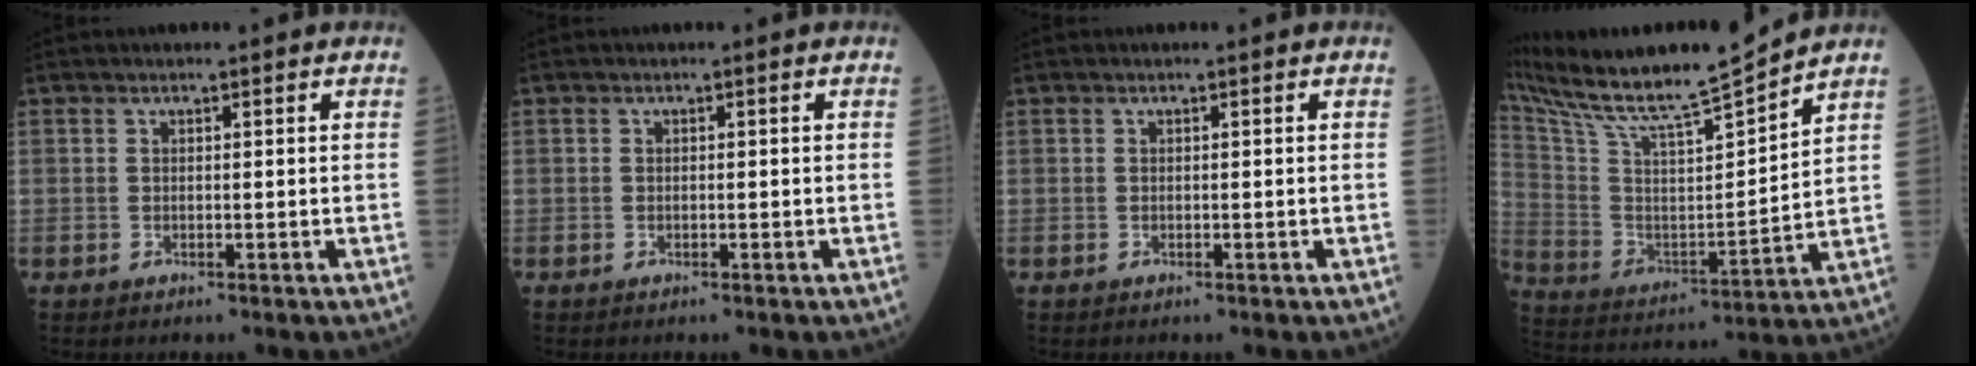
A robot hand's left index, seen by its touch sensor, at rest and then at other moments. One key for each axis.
{"total": 0.0}
{"total": 0.0}
{"total": 19.0, "fx": 17.2, "fy": -0.3, "fz": 7.9, "tx": -0.165, "ty": -0.021, "tz": 0.307}